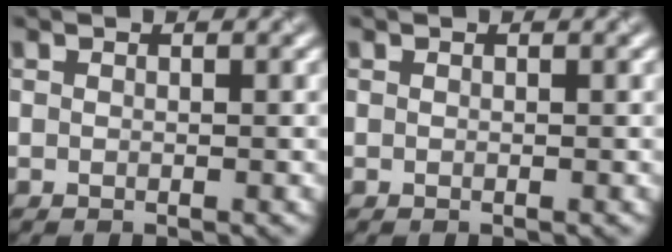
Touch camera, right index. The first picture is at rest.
{"total": 0.0}